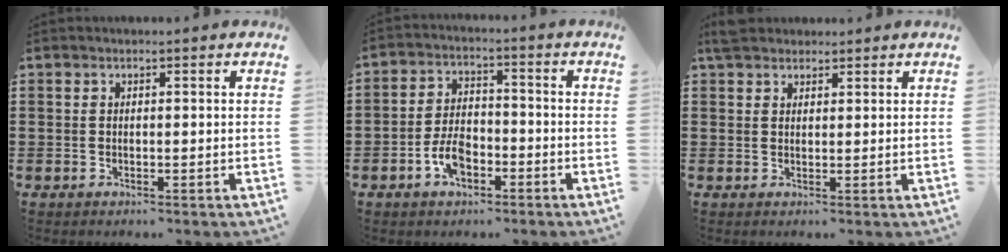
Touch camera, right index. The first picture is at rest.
{"total": 5.5, "force": [-2.7, 3.1, 3.5], "torque": [-0.081, 0.002, -0.052]}
{"total": 2.4, "force": [2.1, 1.1, 0.6], "torque": [-0.017, 0.005, 0.041]}